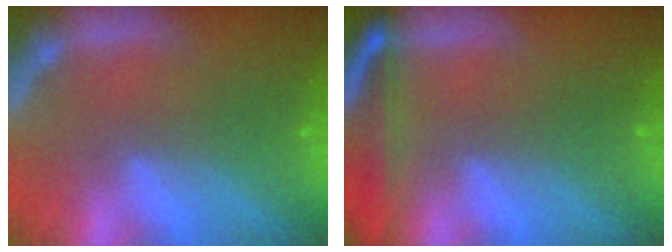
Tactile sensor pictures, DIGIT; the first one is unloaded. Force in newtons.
{"total": 5.5}